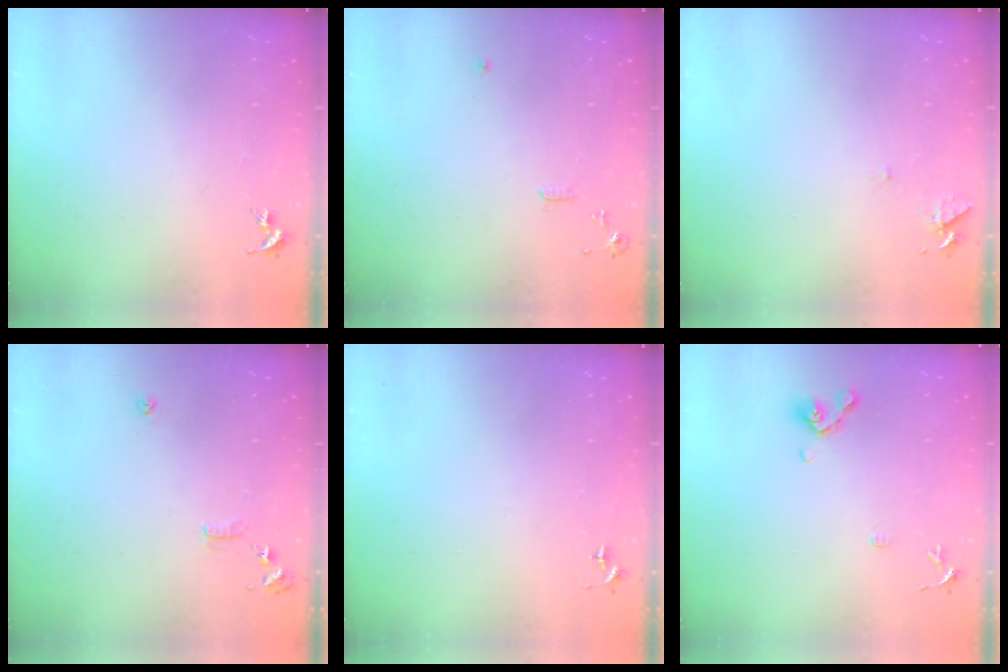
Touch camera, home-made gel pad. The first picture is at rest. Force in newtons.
{"total": 6.0, "press": 6.0, "slide": 0.7}
{"total": 6.2, "press": 6.2, "slide": 0.6}
{"total": 7.4, "press": 7.4, "slide": 0.7}
{"total": 0.0}
{"total": 8.3, "press": 8.0, "slide": 2.1}